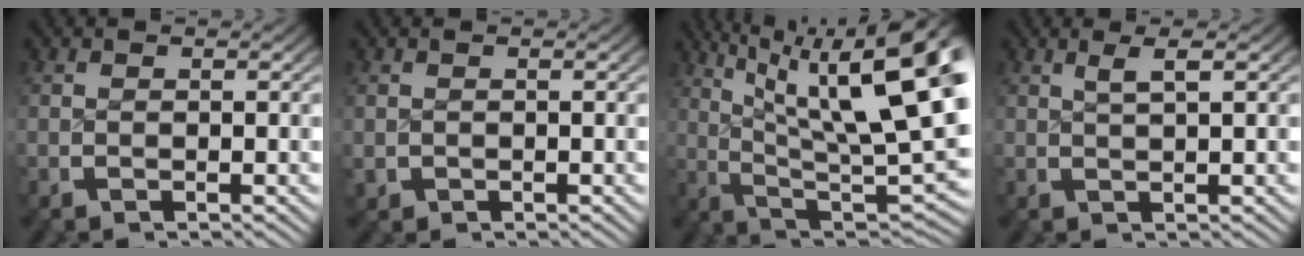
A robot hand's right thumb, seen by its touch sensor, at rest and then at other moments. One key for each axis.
{"total": 1.1, "fx": -0.2, "fy": 1.1, "fz": 0.2, "tx": -0.008, "ty": -0.009, "tz": 0.004}
{"total": 15.2, "fx": 1.8, "fy": 7.9, "fz": 12.8, "tx": -0.202, "ty": -0.047, "tz": 0.052}
{"total": 1.8, "fx": 1.1, "fy": 0.0, "fz": 1.4, "tx": -0.021, "ty": 0.002, "tz": 0.026}